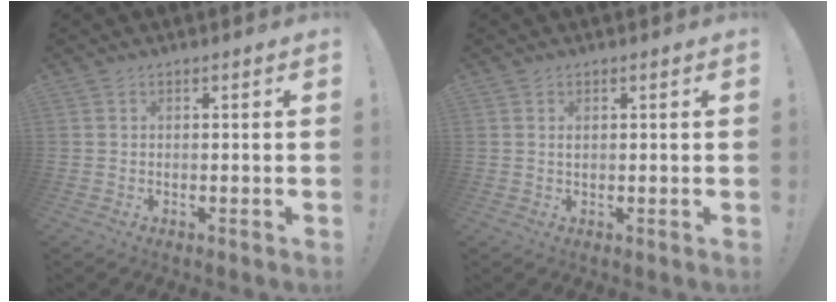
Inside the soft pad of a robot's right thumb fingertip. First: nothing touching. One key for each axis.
{"total": 0.8, "fx": 0.3, "fy": 0.5, "fz": 0.6, "tx": -0.014, "ty": 0.004, "tz": 0.005}